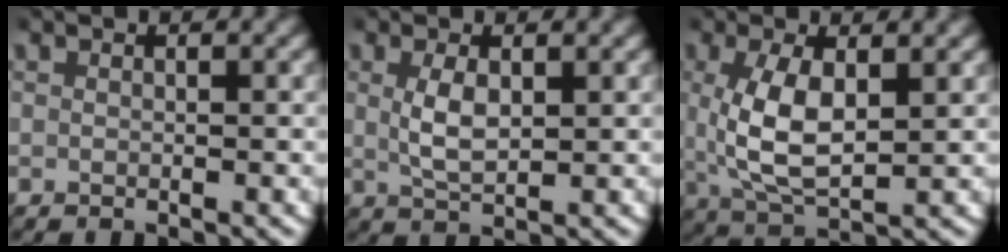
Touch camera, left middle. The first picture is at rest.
{"total": 2.7, "force": [0.6, 1.1, 2.4], "torque": [-0.053, -0.006, 0.019]}
{"total": 5.8, "force": [0.7, 2.9, 5.0], "torque": [-0.106, -0.007, 0.022]}